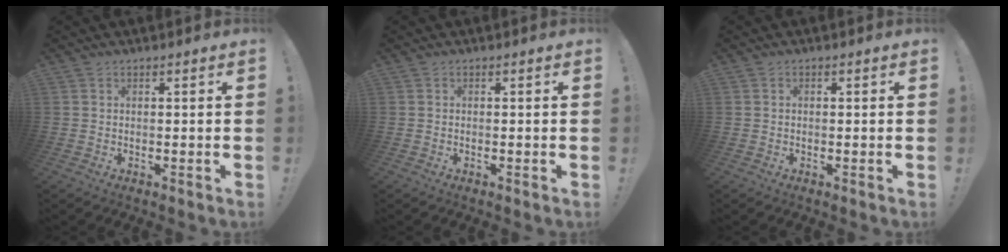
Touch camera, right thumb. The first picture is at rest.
{"total": 0.0}
{"total": 0.7, "force": [-0.4, 0.3, 0.4], "torque": [-0.011, 0.003, -0.007]}